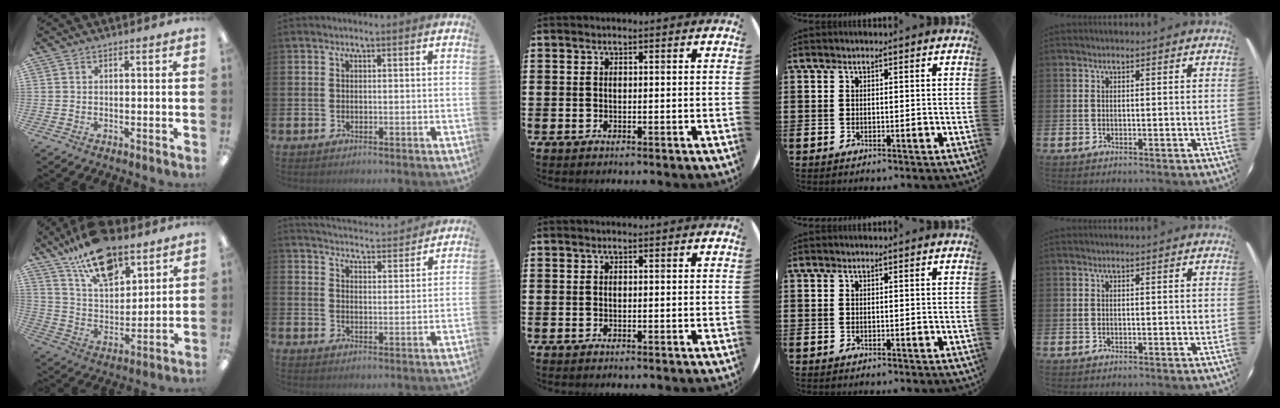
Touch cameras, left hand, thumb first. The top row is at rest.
{"thumb": {"total": 17.9, "force": [12.7, 8.1, 9.8], "torque": [-0.174, -0.062, 0.224]}, "index": {"total": 4.5, "force": [4.5, 0.3, 0.0], "torque": [-0.015, -0.038, 0.078]}}